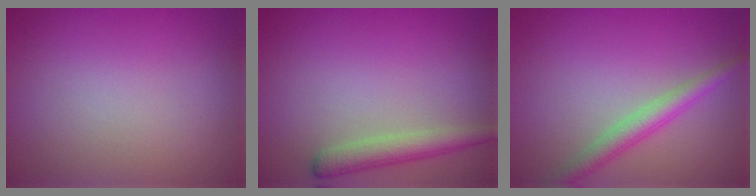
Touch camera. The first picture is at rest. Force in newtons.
{"total": 2.9, "press": 2.9, "slide": 0.2}
{"total": 2.9, "press": 2.9, "slide": 0.2}